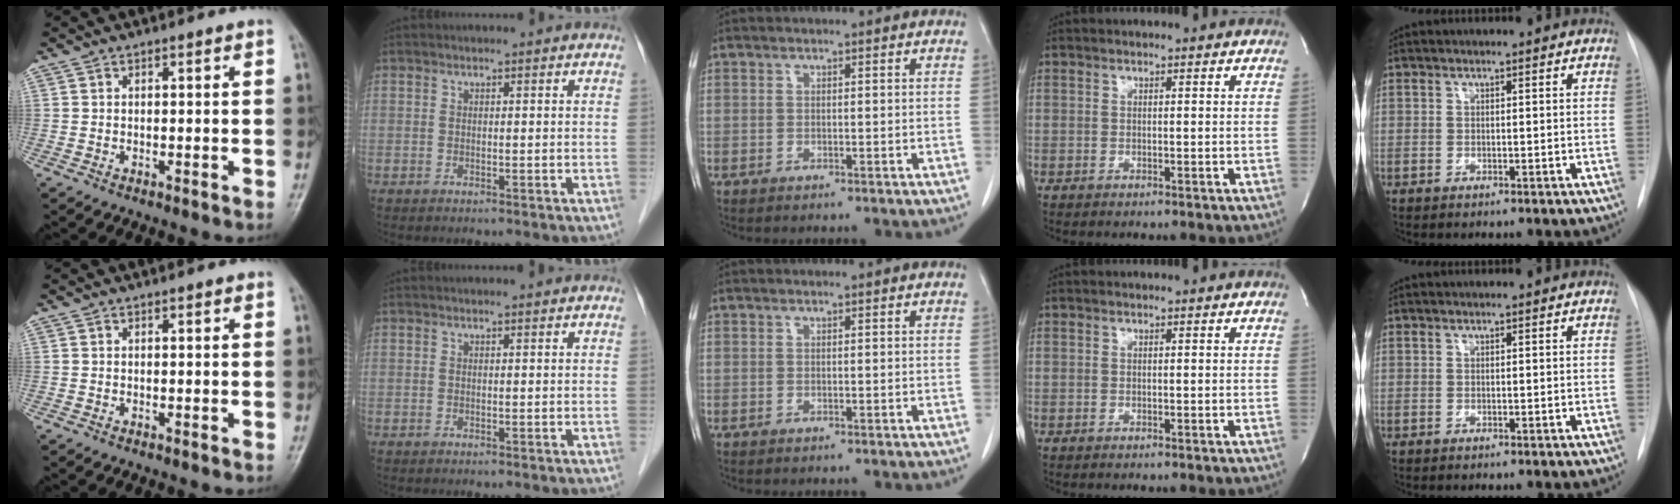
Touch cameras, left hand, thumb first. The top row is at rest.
{"thumb": {"total": 0.7, "force": [0.4, 0.3, 0.5], "torque": [-0.007, -0.002, 0.003]}}